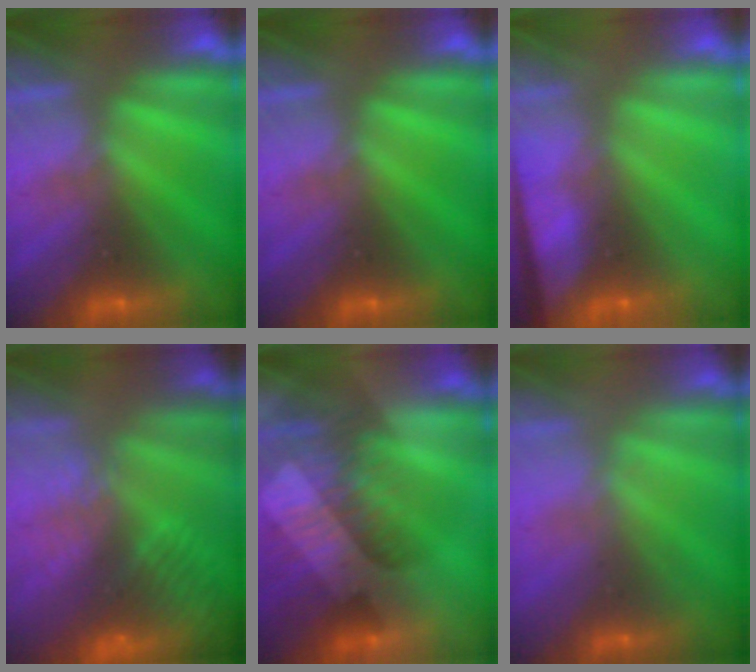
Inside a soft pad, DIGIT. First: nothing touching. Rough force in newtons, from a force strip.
{"total": 0.0}
{"total": 7.6}
{"total": 8.3}
{"total": 3.2}
{"total": 2.0}